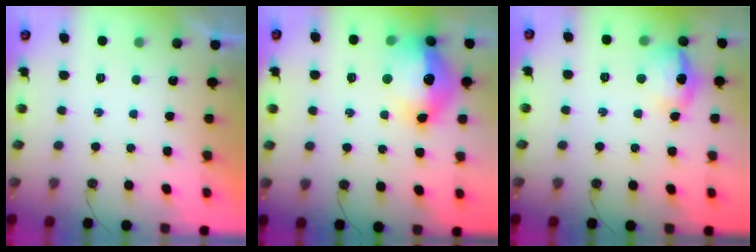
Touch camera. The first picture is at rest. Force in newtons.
{"total": 18.1, "press": 18.1, "slide": 1.8}
{"total": 13.1, "press": 13.1, "slide": 0.9}